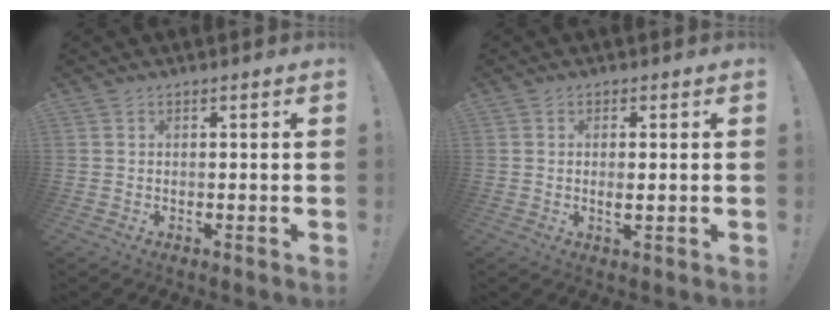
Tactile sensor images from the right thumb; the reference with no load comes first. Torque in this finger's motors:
{"motor_torque": [-0.07, -0.23, -0.04, 0.27, 0.00]}